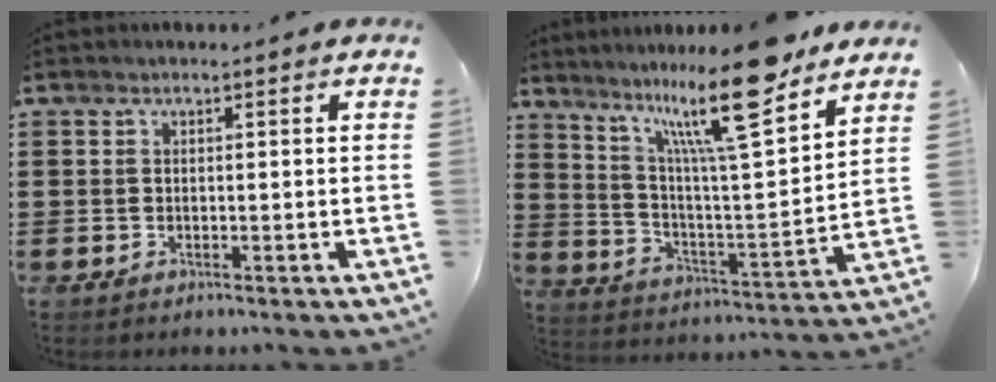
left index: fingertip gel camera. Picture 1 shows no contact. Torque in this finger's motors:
{"motor_torque": [2.14, 0.00, 1.05, 0.21]}